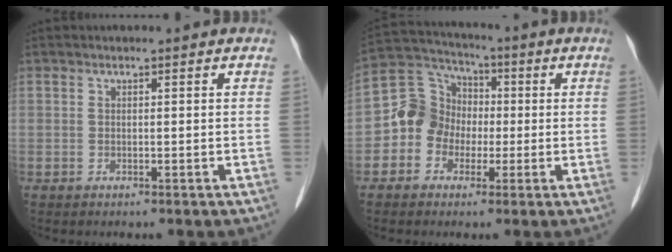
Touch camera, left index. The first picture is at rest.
{"total": 8.2, "force": [-1.3, 7.7, 2.5], "torque": [-0.068, 0.037, -0.029]}